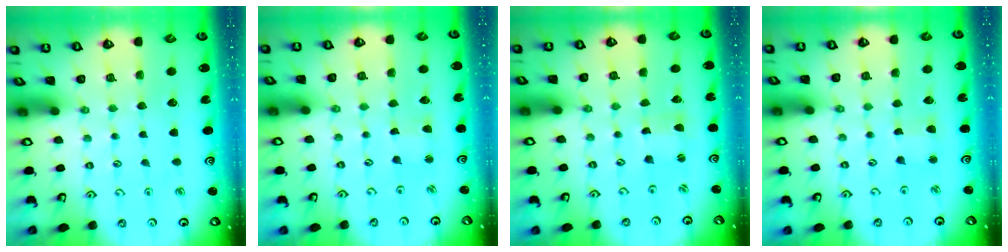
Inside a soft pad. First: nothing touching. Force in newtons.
{"total": 1.9, "press": 1.8, "slide": 0.4}
{"total": 0.8, "press": 0.8, "slide": 0.2}
{"total": 2.6, "press": 2.6, "slide": 0.3}